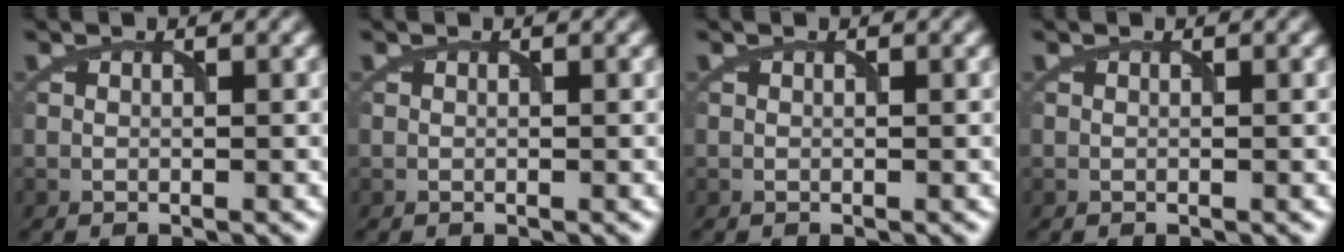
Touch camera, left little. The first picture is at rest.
{"total": 0.0}
{"total": 0.0}
{"total": 0.0}